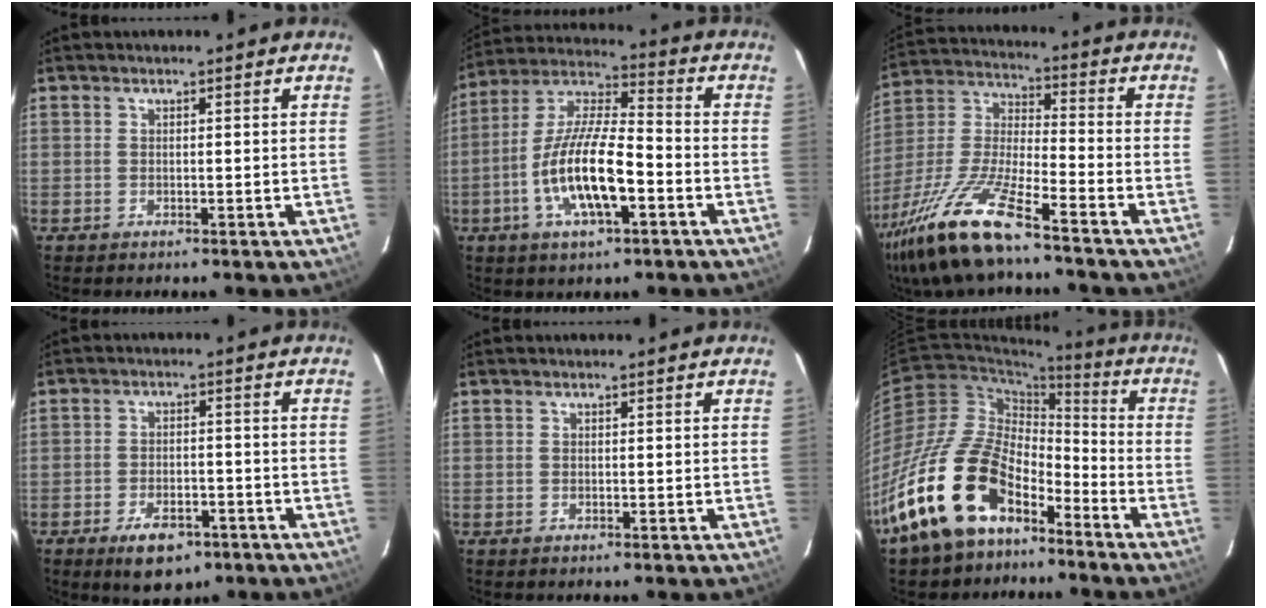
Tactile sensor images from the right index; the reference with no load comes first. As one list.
[{"total": 14.9, "force": [-5.0, 4.4, 13.3], "torque": [-0.268, -0.006, -0.095]}, {"total": 18.0, "force": [-13.0, 2.9, 12.0], "torque": [-0.266, -0.022, -0.254]}, {"total": 8.2, "force": [-5.2, 4.1, 4.8], "torque": [-0.100, -0.004, -0.075]}, {"total": 0.0}, {"total": 20.5, "force": [-13.4, 10.7, 11.2], "torque": [-0.230, 0.005, -0.243]}]